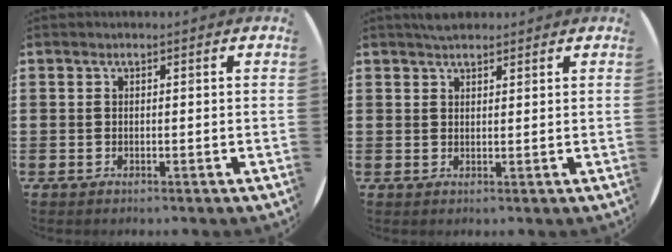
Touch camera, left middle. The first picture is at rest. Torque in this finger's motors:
{"motor_torque": [0.60, -0.58, 0.14, 0.07]}